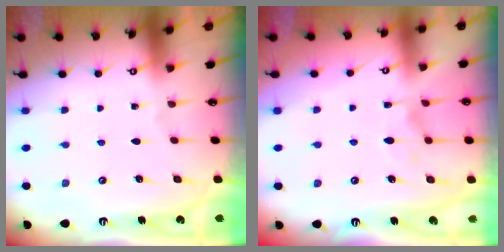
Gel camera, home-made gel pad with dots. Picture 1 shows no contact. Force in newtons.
{"total": 2.3, "press": 2.1, "slide": 0.9}